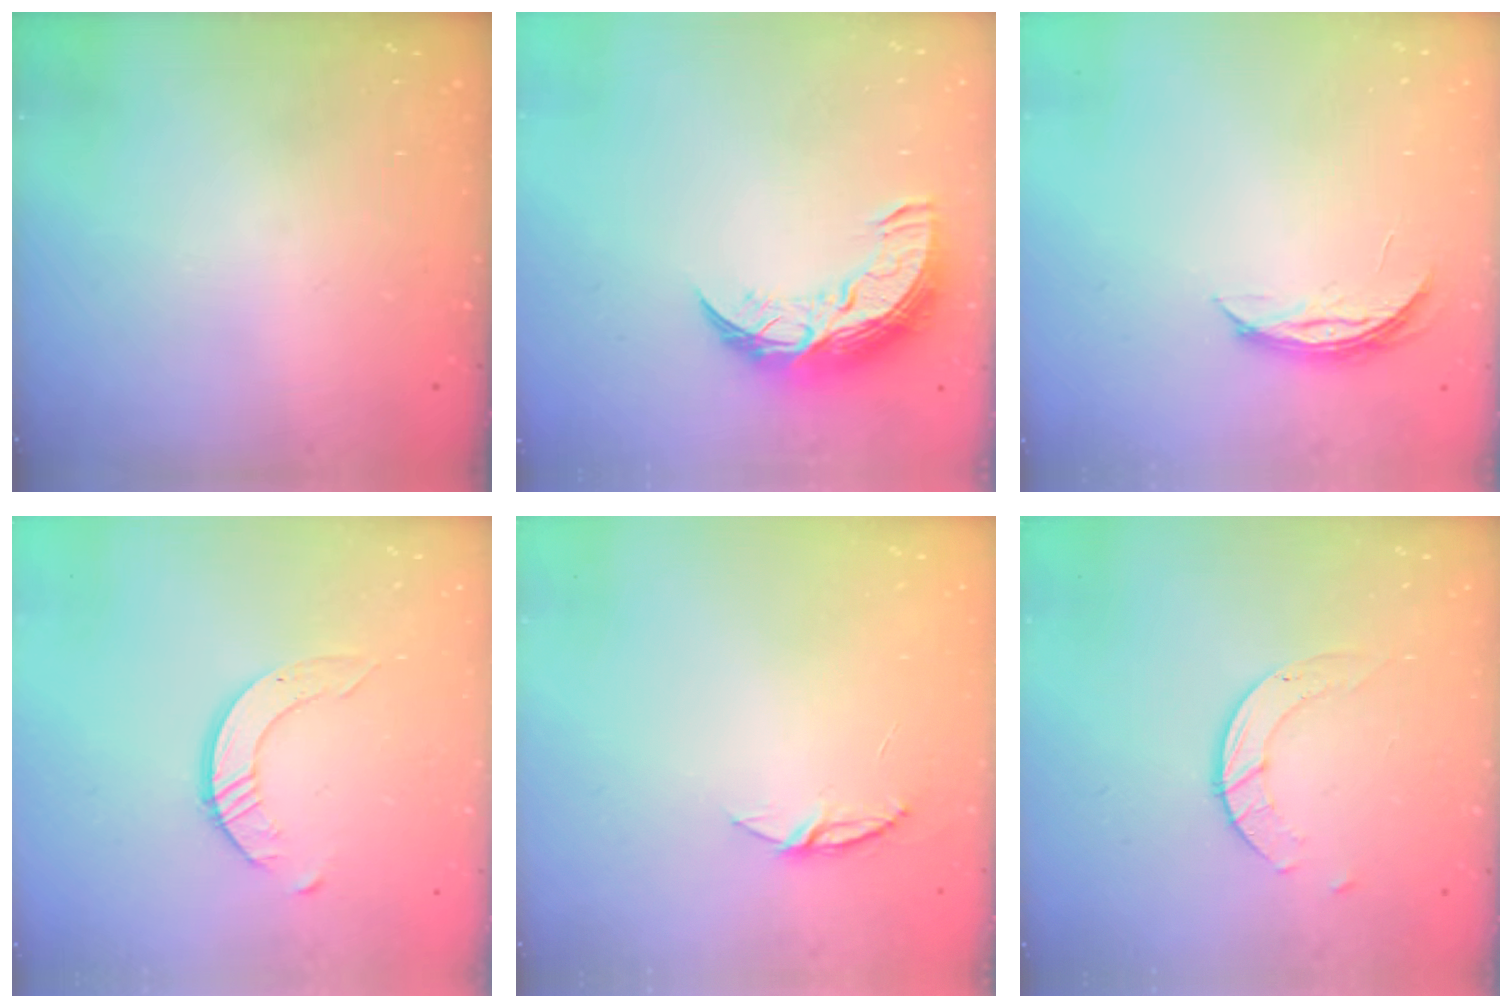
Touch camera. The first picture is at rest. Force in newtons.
{"total": 11.5, "press": 11.4, "slide": 0.7}
{"total": 4.2, "press": 4.2, "slide": 0.5}
{"total": 2.5, "press": 2.5, "slide": 0.3}
{"total": 4.6, "press": 4.5, "slide": 0.4}
{"total": 4.5, "press": 4.5, "slide": 0.3}